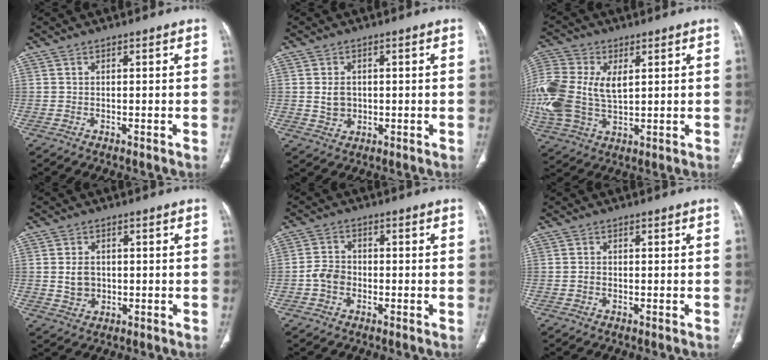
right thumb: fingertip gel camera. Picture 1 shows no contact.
{"total": 3.8, "force": [0.2, 3.1, 2.1], "torque": [-0.026, -0.002, 0.011]}
{"total": 18.8, "force": [2.5, 12.0, 14.2], "torque": [-0.352, 0.002, 0.051]}
{"total": 4.2, "force": [0.1, 3.4, 2.3], "torque": [-0.031, 0.000, 0.007]}
{"total": 4.1, "force": [-1.2, 3.3, 2.2], "torque": [-0.030, 0.013, -0.029]}
{"total": 0.8, "force": [-0.3, 0.6, 0.4], "torque": [-0.004, 0.002, -0.007]}